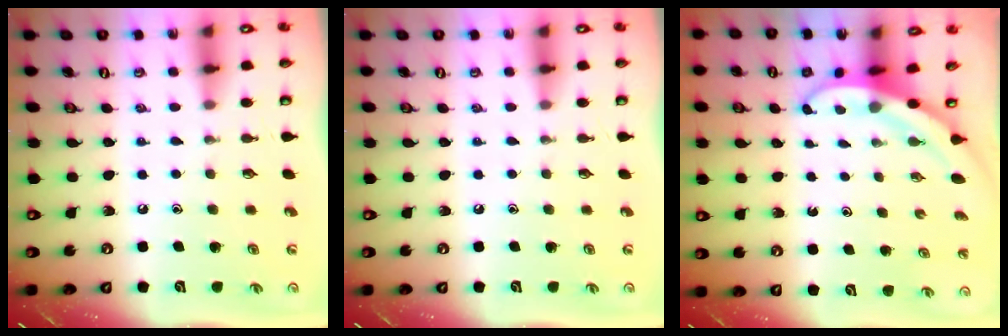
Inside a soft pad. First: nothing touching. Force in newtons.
{"total": 0.0}
{"total": 3.5, "press": 3.5, "slide": 0.2}